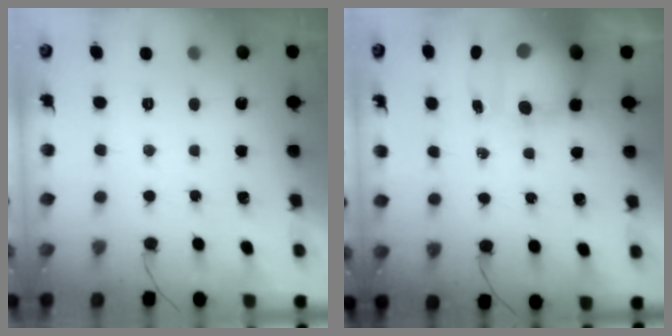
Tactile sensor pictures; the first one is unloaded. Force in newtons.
{"total": 12.3, "press": 11.9, "slide": 3.0}